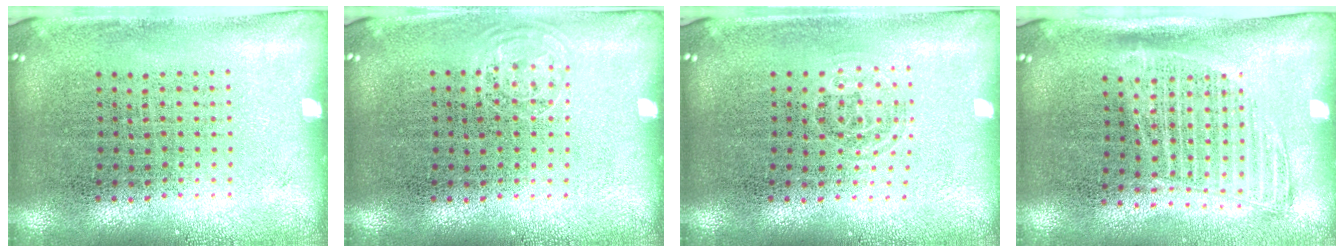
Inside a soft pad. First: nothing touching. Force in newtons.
{"total": 0.7, "press": 0.6, "slide": 0.3}
{"total": 0.8, "press": 0.5, "slide": 0.5}
{"total": 1.4, "press": 1.2, "slide": 0.6}